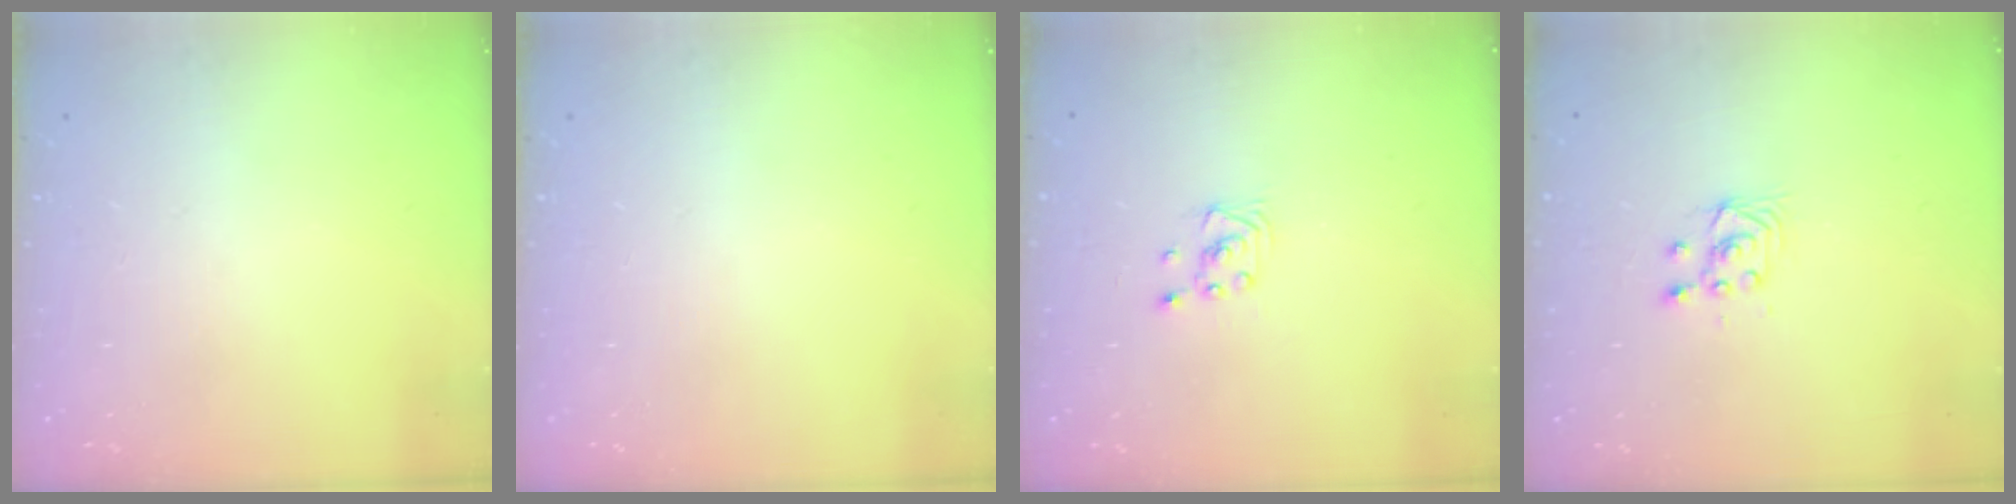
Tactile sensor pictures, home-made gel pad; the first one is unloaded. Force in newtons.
{"total": 0.0}
{"total": 2.0, "press": 2.0, "slide": 0.1}
{"total": 2.9, "press": 2.7, "slide": 1.0}